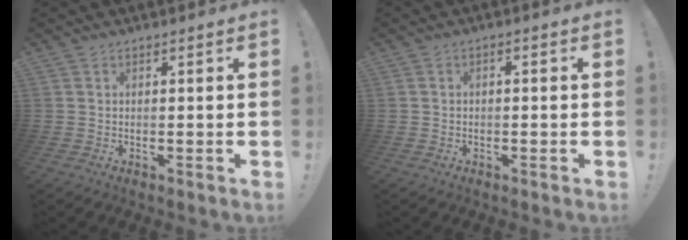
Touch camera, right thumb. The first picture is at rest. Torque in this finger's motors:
{"motor_torque": [-0.04, -0.47, -0.46, 0.14, 0.05]}